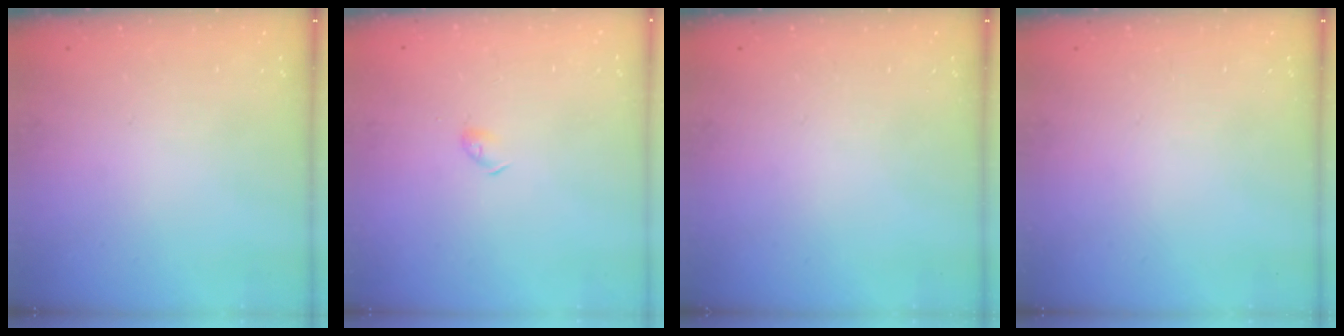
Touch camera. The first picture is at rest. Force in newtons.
{"total": 2.9, "press": 2.9, "slide": 0.6}
{"total": 0.0}
{"total": 0.0}